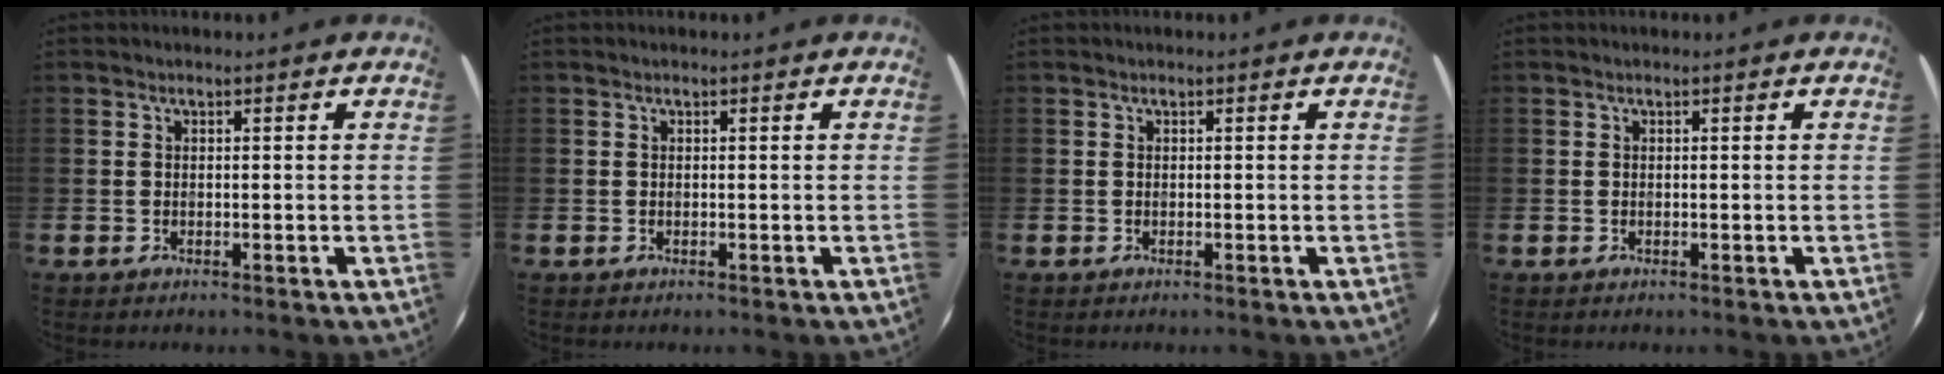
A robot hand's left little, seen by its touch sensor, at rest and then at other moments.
{"total": 0.0}
{"total": 0.0}
{"total": 0.0}